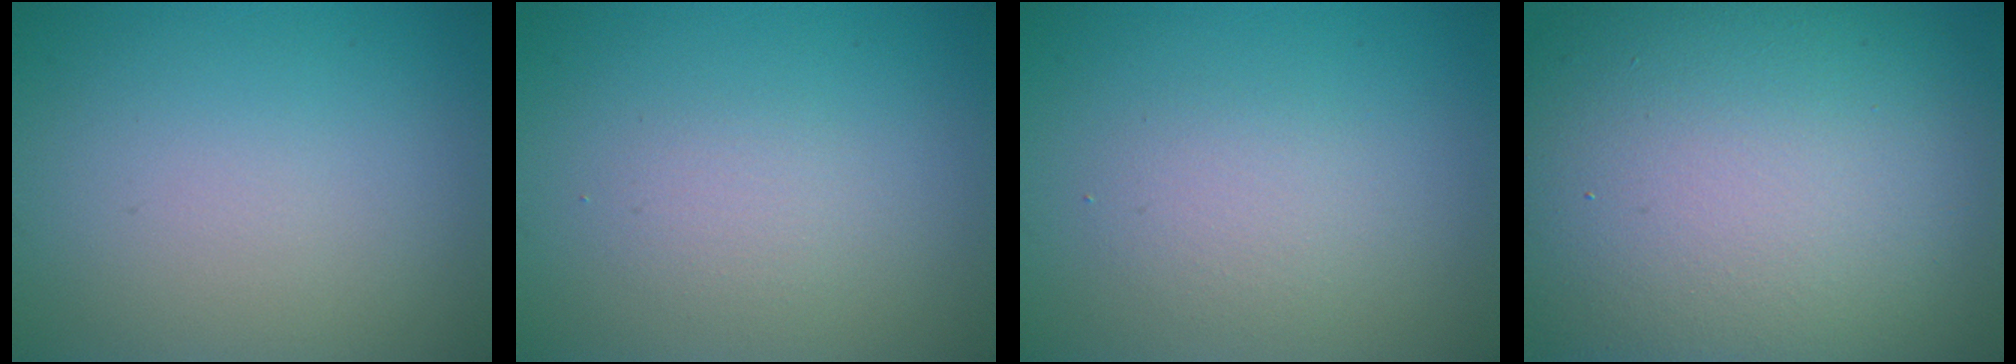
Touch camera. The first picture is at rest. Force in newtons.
{"total": 1.4, "press": 1.4, "slide": 0.1}
{"total": 1.9, "press": 1.9, "slide": 0.1}
{"total": 18.5, "press": 18.4, "slide": 1.2}